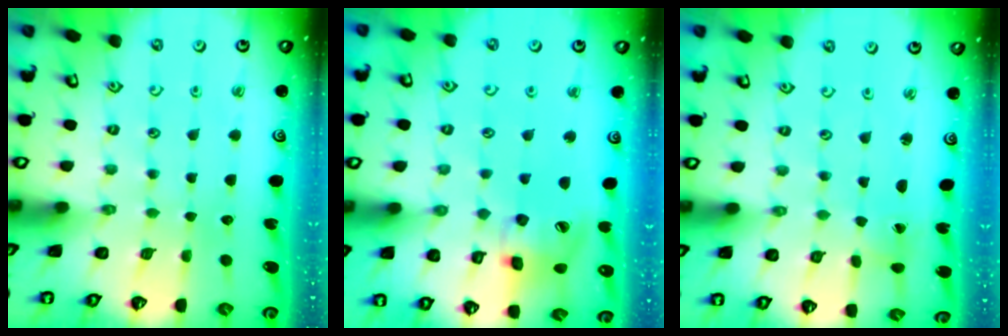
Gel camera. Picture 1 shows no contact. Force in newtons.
{"total": 16.3, "press": 16.1, "slide": 2.5}
{"total": 1.3, "press": 1.3, "slide": 0.0}